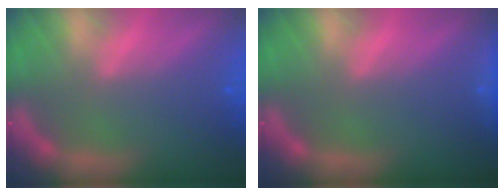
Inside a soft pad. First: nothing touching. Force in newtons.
{"total": 1.4}